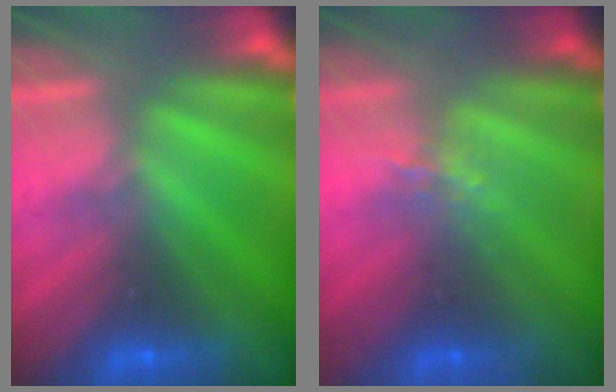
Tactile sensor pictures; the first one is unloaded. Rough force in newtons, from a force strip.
{"total": 1.4}